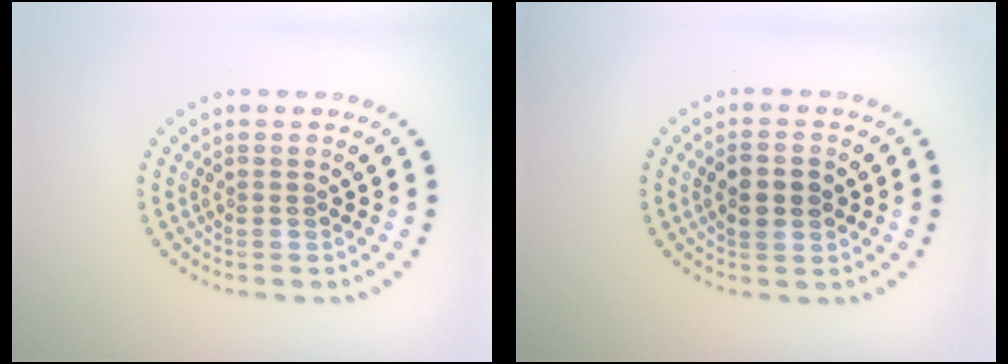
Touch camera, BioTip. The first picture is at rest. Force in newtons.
{"total": 2.5, "press": 2.5, "slide": 0.2}